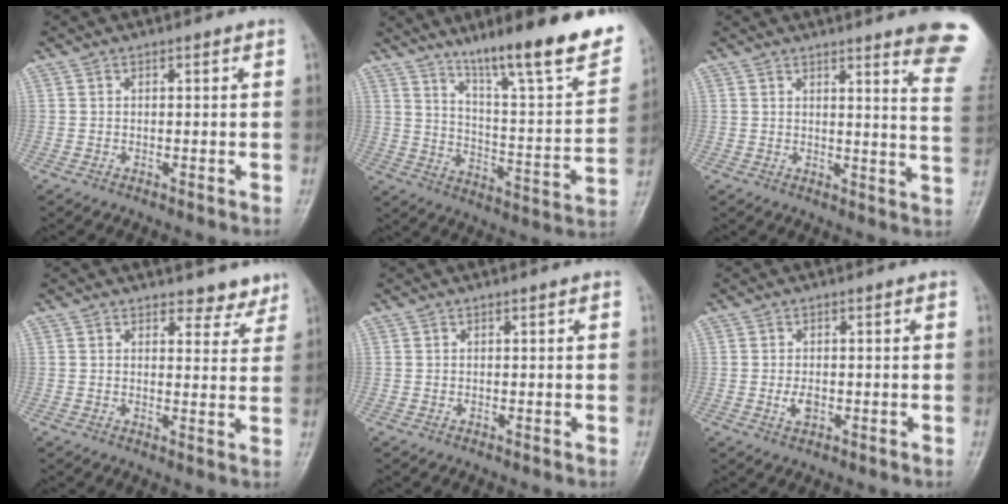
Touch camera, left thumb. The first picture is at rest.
{"total": 22.3, "force": [15.5, 3.5, 15.7], "torque": [-0.203, -0.071, 0.243]}
{"total": 12.8, "force": [9.7, 0.7, 8.4], "torque": [-0.078, -0.069, 0.095]}
{"total": 4.3, "force": [3.8, 2.0, 0.6], "torque": [0.020, -0.029, 0.039]}
{"total": 0.0}
{"total": 2.5, "force": [-0.5, 1.4, 2.0], "torque": [-0.036, 0.002, -0.008]}